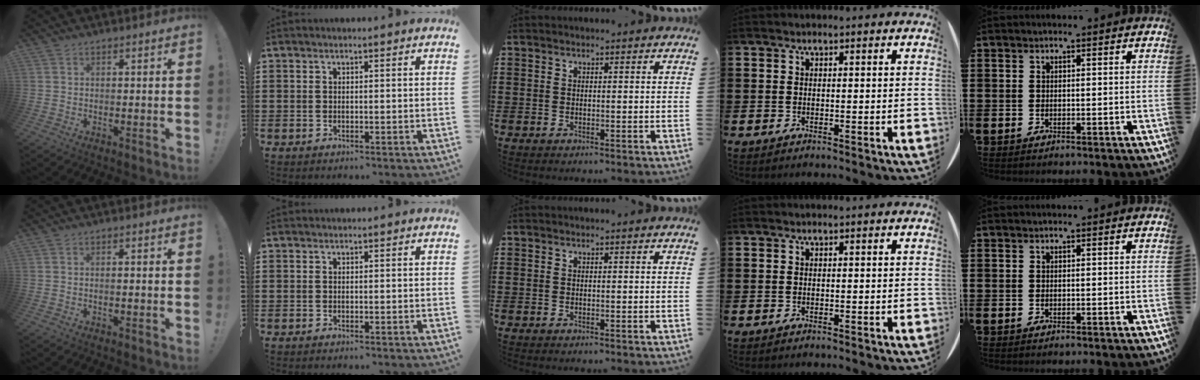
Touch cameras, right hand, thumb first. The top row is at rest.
{"thumb": {"total": 0.9, "force": [-0.5, -0.1, 0.8], "torque": [-0.015, 0.001, -0.009]}}